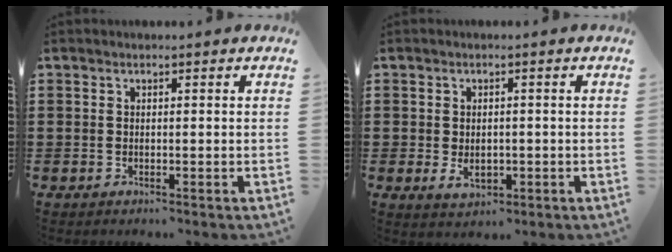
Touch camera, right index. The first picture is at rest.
{"total": 2.9, "force": [-0.4, 1.9, 2.2], "torque": [-0.037, -0.002, -0.009]}